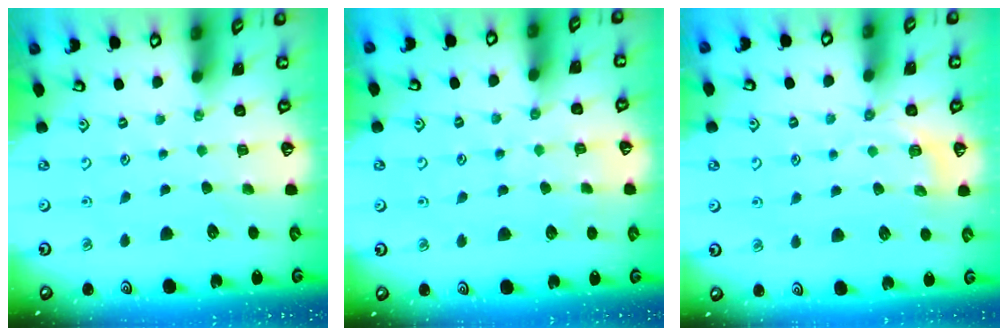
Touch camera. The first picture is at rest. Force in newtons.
{"total": 5.0, "press": 4.9, "slide": 0.7}
{"total": 5.7, "press": 5.3, "slide": 1.9}